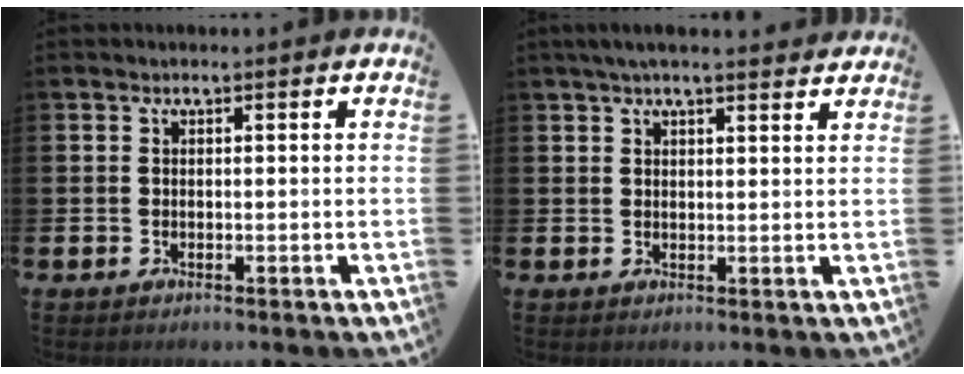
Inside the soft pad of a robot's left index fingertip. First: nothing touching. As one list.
[{"total": 3.3, "force": [2.9, 0.5, 1.5], "torque": [-0.036, -0.003, 0.053]}]